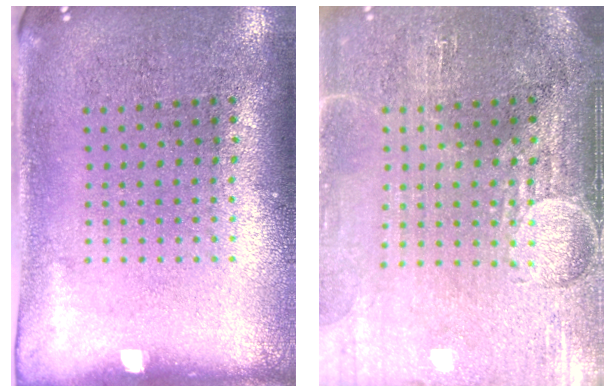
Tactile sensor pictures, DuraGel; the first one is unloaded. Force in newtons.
{"total": 4.3, "press": 3.7, "slide": 2.1}